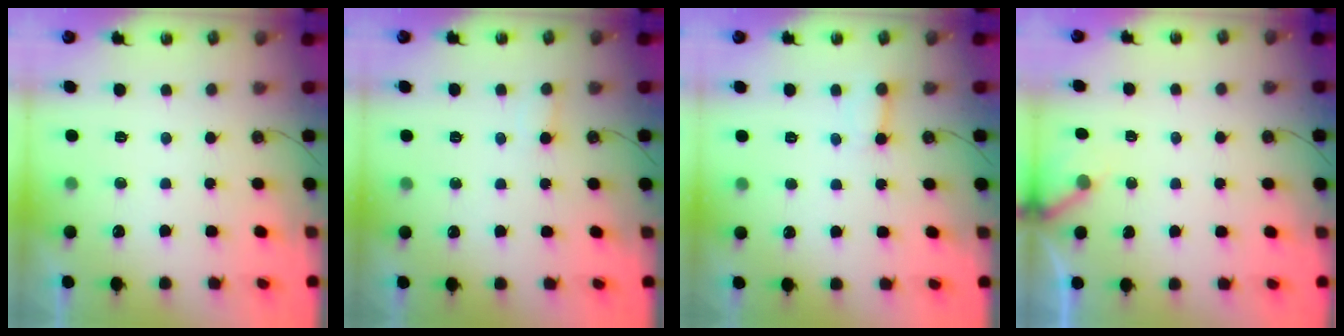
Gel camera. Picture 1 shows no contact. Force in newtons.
{"total": 3.9, "press": 3.9, "slide": 0.3}
{"total": 2.6, "press": 2.6, "slide": 0.4}
{"total": 2.7, "press": 2.7, "slide": 0.2}